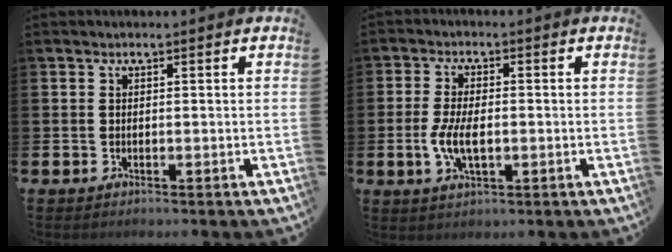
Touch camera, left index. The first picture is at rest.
{"total": 5.2, "force": [-0.6, 2.6, 4.4], "torque": [-0.078, 0.000, -0.013]}